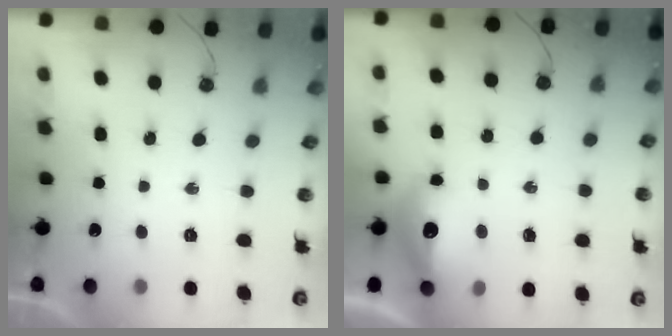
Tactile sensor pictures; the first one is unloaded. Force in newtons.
{"total": 14.1, "press": 14.0, "slide": 1.3}